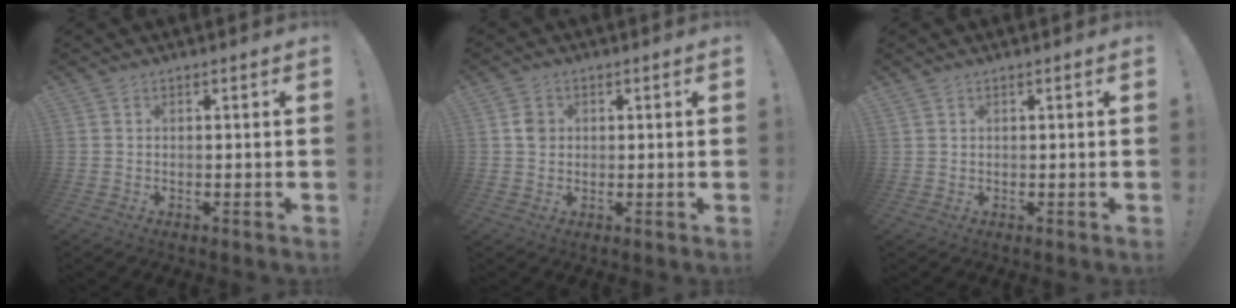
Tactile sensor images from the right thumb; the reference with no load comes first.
{"total": 3.0, "force": [0.4, 2.7, 1.2], "torque": [-0.006, -0.002, 0.004]}
{"total": 0.5, "force": [0.4, 0.3, 0.2], "torque": [-0.011, 0.003, 0.009]}